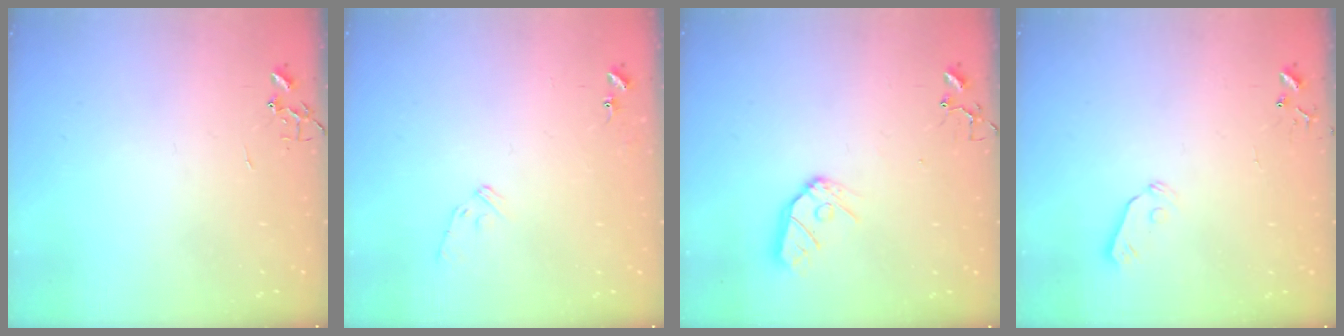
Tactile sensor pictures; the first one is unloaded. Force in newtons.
{"total": 8.2, "press": 8.2, "slide": 0.3}
{"total": 9.7, "press": 9.7, "slide": 0.9}
{"total": 4.3, "press": 4.3, "slide": 0.7}